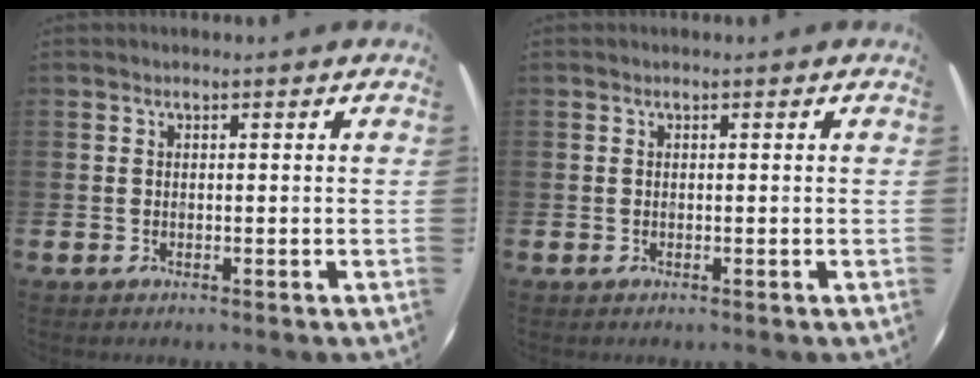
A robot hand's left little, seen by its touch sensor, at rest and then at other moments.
{"total": 0.0}